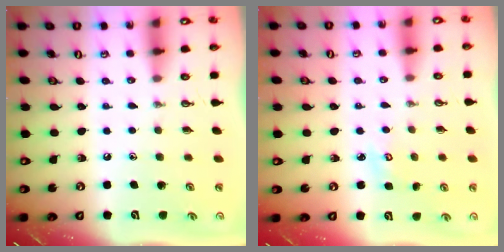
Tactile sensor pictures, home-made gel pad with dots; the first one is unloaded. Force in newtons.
{"total": 2.3, "press": 2.3, "slide": 0.2}